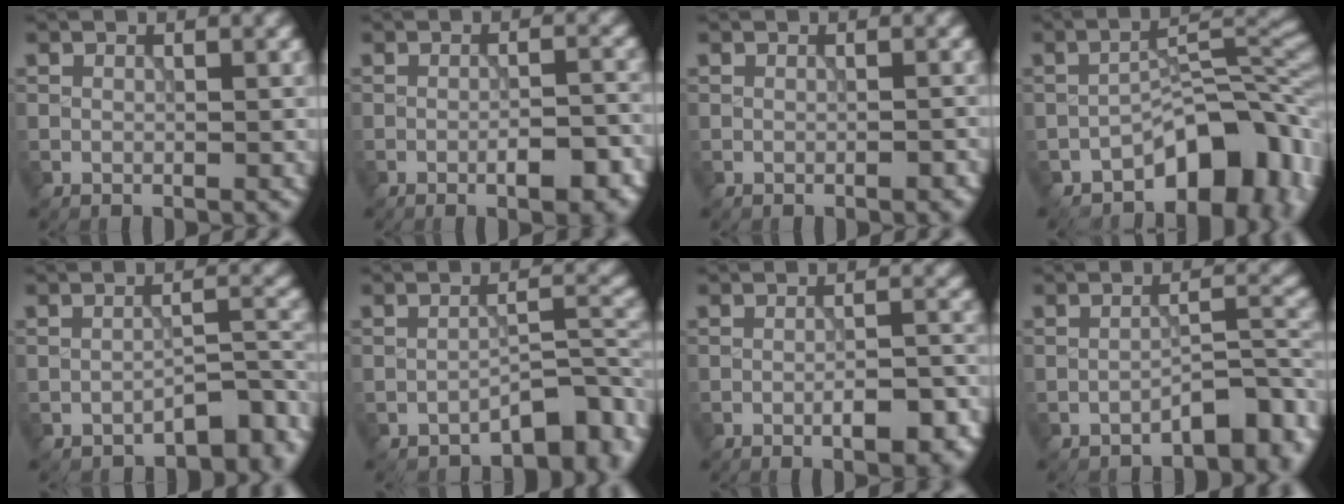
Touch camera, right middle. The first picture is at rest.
{"total": 4.1, "force": [-1.6, 1.2, 3.5], "torque": [-0.054, -0.001, -0.019]}
{"total": 0.8, "force": [-0.4, 0.2, 0.6], "torque": [-0.009, 0.001, -0.006]}
{"total": 9.8, "force": [-5.3, 5.0, 6.6], "torque": [-0.069, 0.006, -0.093]}
{"total": 4.2, "force": [-3.3, 1.3, 2.3], "torque": [-0.025, 0.004, -0.050]}
{"total": 4.6, "force": [-3.3, 1.6, 2.8], "torque": [-0.030, 0.007, -0.051]}
{"total": 4.5, "force": [-1.9, 1.4, 3.9], "torque": [-0.060, 0.001, -0.022]}
{"total": 4.5, "force": [-3.1, 1.5, 2.9], "torque": [-0.034, 0.009, -0.049]}